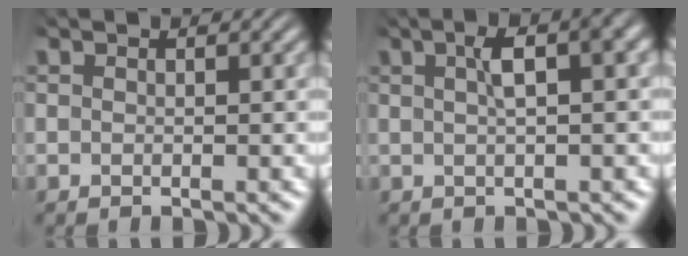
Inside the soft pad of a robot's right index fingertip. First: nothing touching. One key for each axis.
{"total": 2.9, "fx": 0.6, "fy": 0.0, "fz": 2.8, "tx": -0.041, "ty": 0.017, "tz": 0.007}